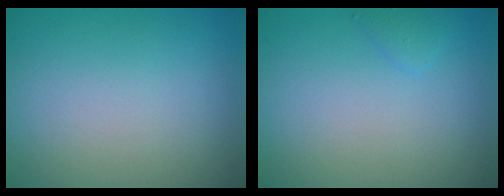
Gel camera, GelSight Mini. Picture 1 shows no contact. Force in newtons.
{"total": 0.8, "press": 0.8, "slide": 0.0}